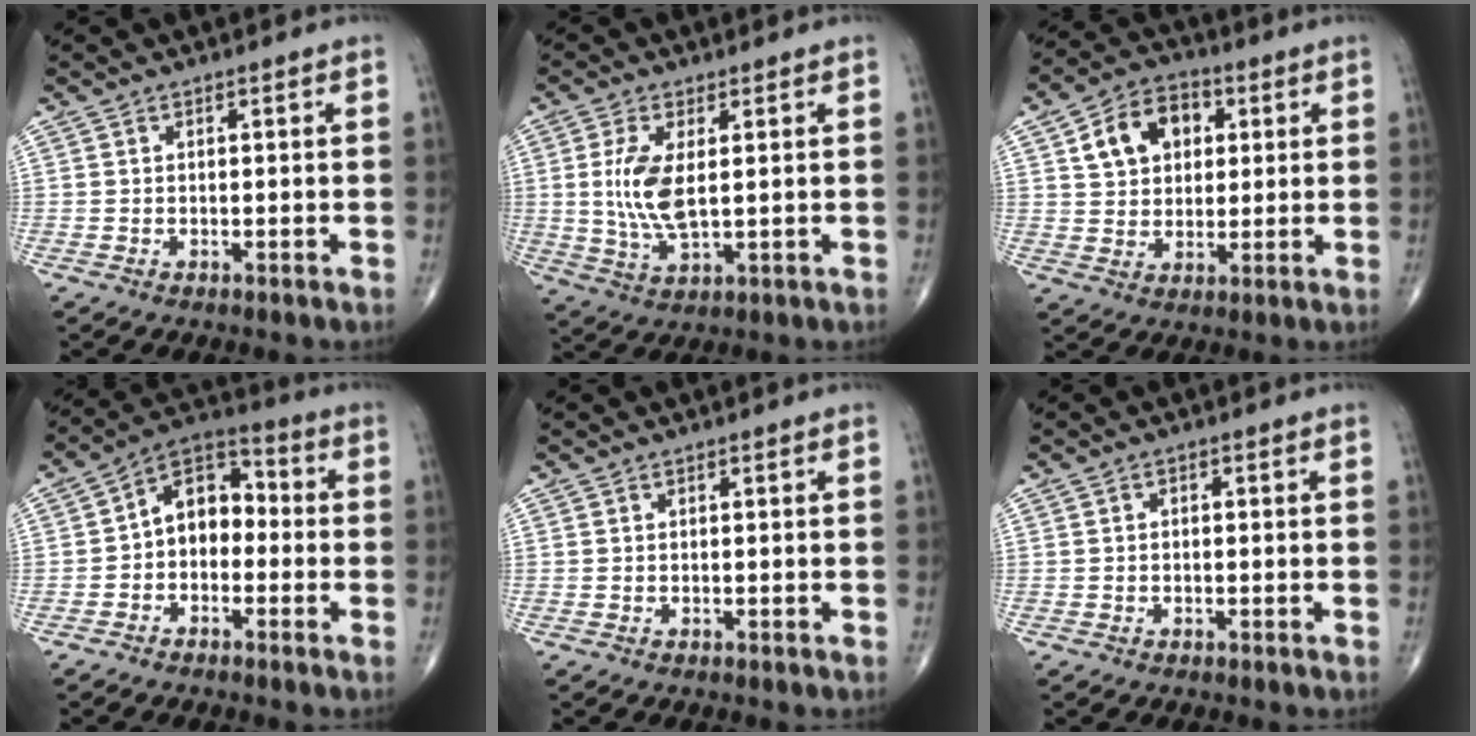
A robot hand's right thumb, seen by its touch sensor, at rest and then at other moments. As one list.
[{"total": 8.6, "force": [1.1, 3.6, 7.7], "torque": [-0.170, -0.013, 0.028]}, {"total": 11.2, "force": [3.5, 8.2, 6.8], "torque": [-0.081, 0.001, 0.055]}, {"total": 9.3, "force": [-1.1, 6.6, 6.5], "torque": [-0.072, 0.041, -0.039]}, {"total": 0.0}, {"total": 0.6, "force": [-0.1, 0.5, 0.4], "torque": [-0.005, 0.003, -0.003]}]